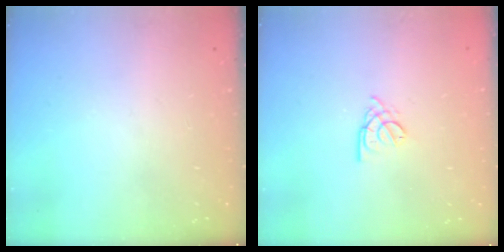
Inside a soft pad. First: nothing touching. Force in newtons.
{"total": 2.3, "press": 2.3, "slide": 0.5}